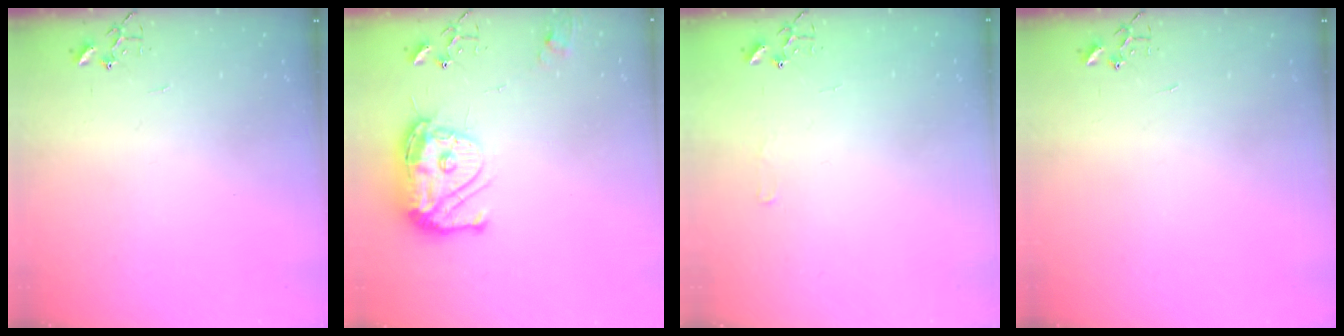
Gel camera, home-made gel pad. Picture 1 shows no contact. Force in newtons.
{"total": 16.6, "press": 16.5, "slide": 1.6}
{"total": 6.4, "press": 6.4, "slide": 0.8}
{"total": 0.0}